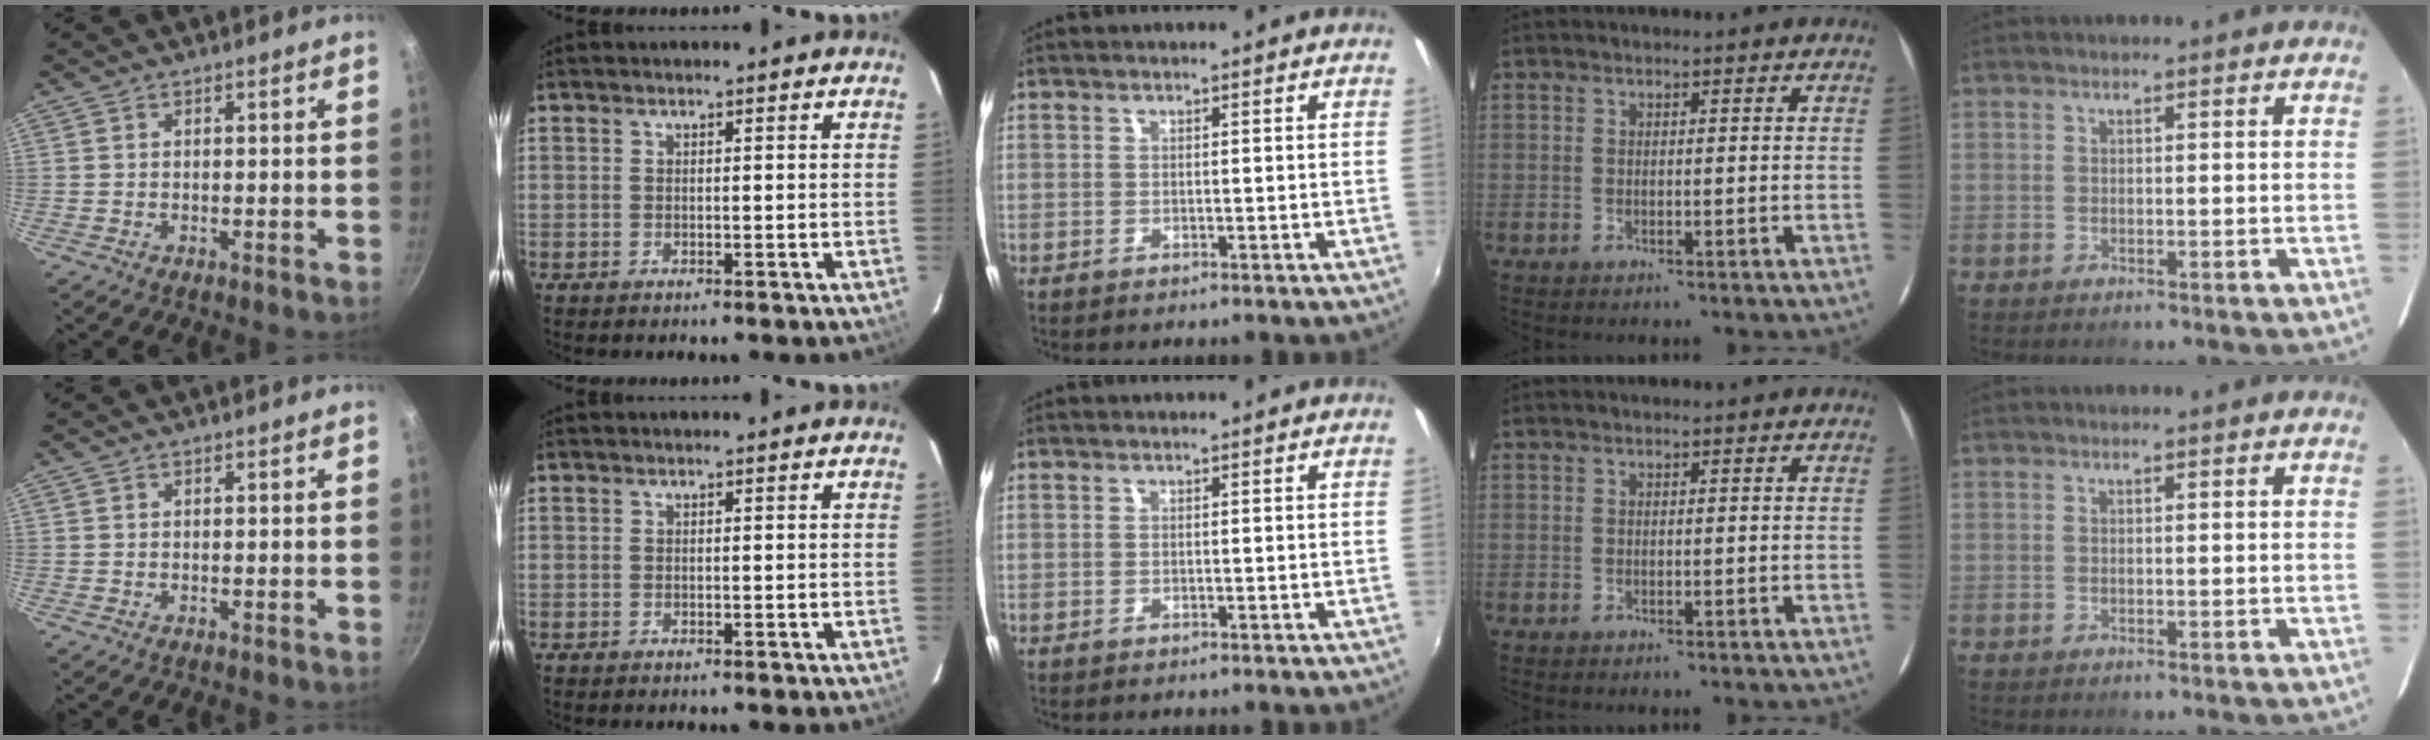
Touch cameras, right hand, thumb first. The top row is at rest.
{}